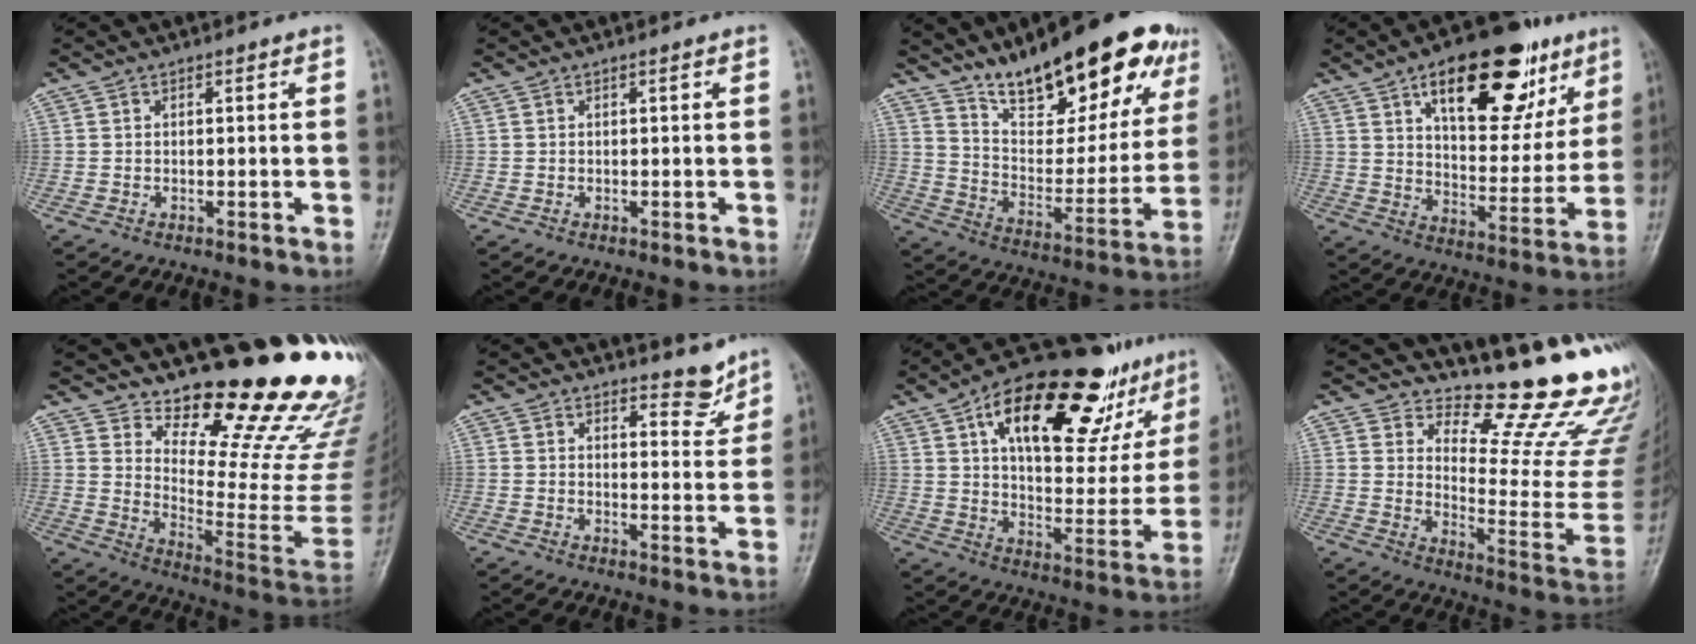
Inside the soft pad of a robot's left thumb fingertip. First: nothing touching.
{"total": 0.0}
{"total": 25.4, "force": [17.1, 9.0, 16.6], "torque": [-0.201, -0.065, 0.270]}
{"total": 24.2, "force": [12.6, 11.5, 17.2], "torque": [-0.203, -0.026, 0.192]}
{"total": 23.5, "force": [19.4, 5.6, 12.1], "torque": [-0.126, -0.187, 0.269]}
{"total": 4.7, "force": [4.2, 1.8, 1.3], "torque": [0.004, -0.039, 0.058]}
{"total": 28.6, "force": [16.0, 12.5, 20.1], "torque": [-0.253, -0.015, 0.243]}
{"total": 19.1, "force": [16.2, 5.0, 8.8], "torque": [-0.065, -0.169, 0.209]}